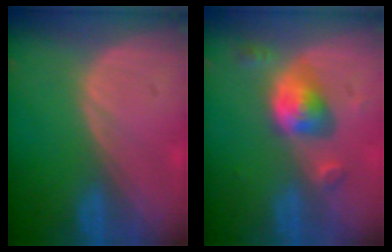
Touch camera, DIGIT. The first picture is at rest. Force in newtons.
{"total": 5.7, "press": 5.4, "slide": 1.8}